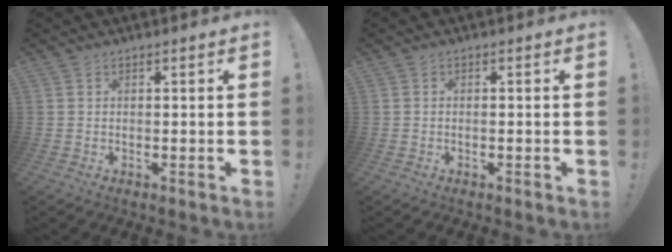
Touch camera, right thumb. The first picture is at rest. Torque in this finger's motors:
{"motor_torque": [-0.07, -0.35, -0.23, 0.32, -0.06]}